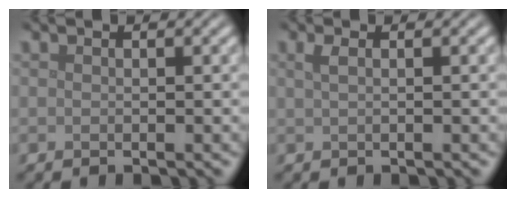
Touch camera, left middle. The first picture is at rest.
{"total": 1.2, "force": [0.5, 0.4, 1.0], "torque": [-0.018, 0.004, 0.008]}